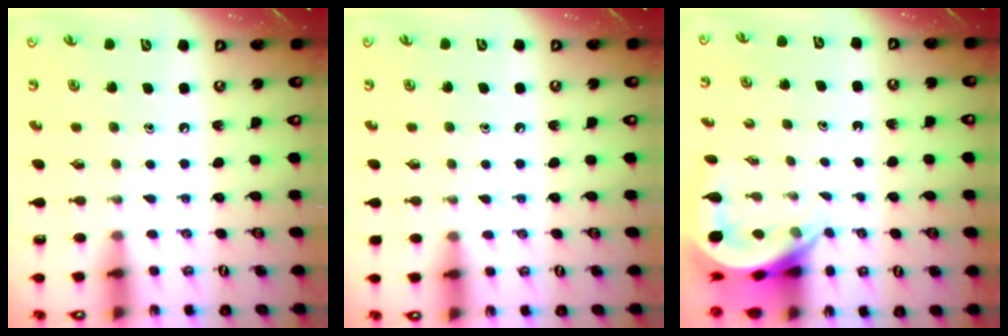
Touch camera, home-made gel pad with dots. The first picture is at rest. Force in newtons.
{"total": 3.0, "press": 3.0, "slide": 0.5}
{"total": 5.8, "press": 5.8, "slide": 0.3}